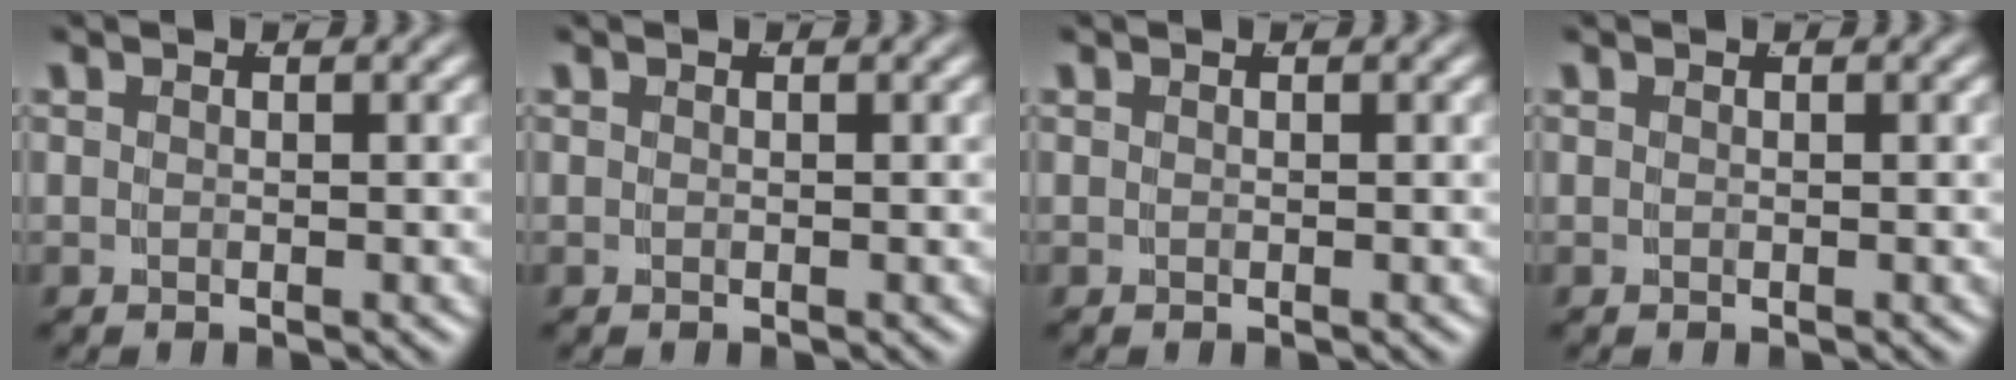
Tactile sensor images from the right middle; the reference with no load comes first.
{"total": 0.0}
{"total": 0.0}
{"total": 0.0}